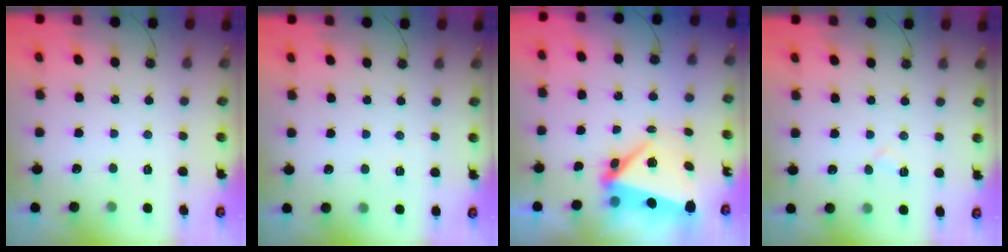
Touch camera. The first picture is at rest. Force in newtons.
{"total": 2.2, "press": 2.1, "slide": 0.7}
{"total": 7.4, "press": 7.2, "slide": 1.7}
{"total": 5.6, "press": 5.2, "slide": 2.1}